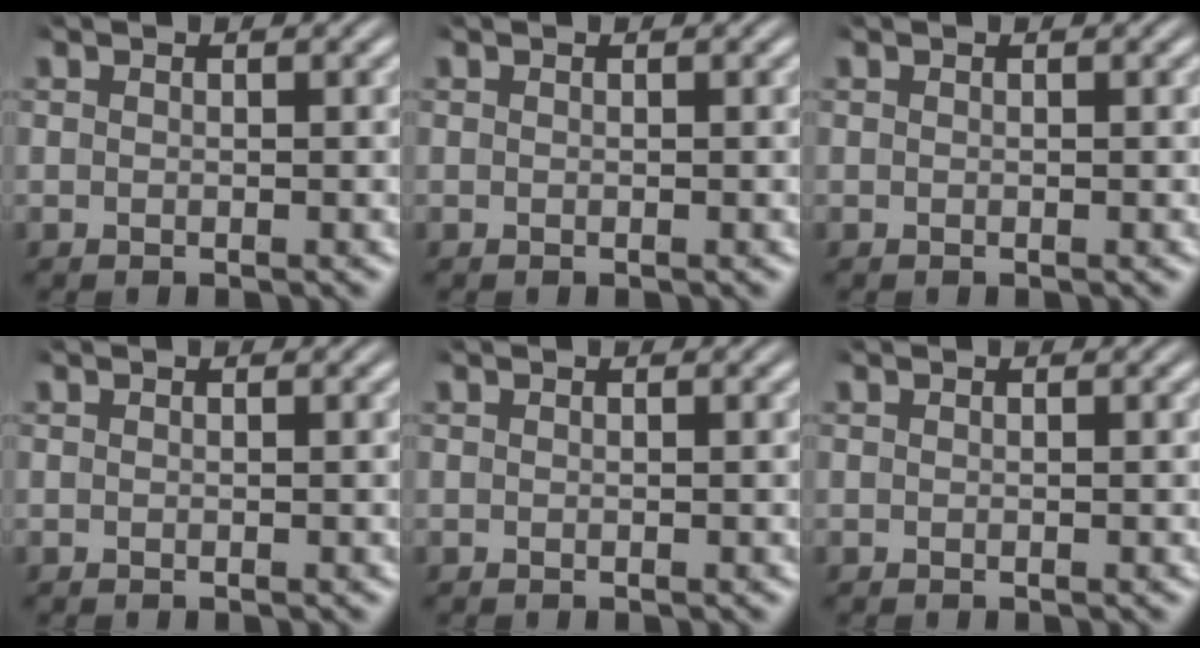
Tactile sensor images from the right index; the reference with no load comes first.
{"total": 0.0}
{"total": 0.0}
{"total": 0.0}
{"total": 0.0}
{"total": 0.0}